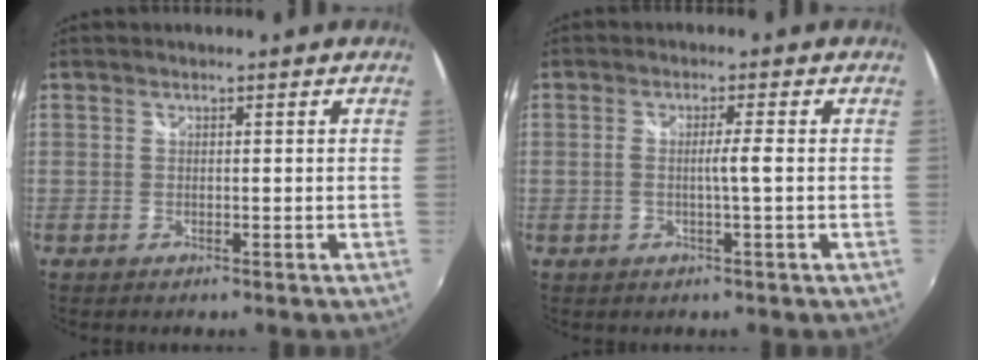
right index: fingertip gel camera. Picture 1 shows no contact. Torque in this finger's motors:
{"motor_torque": [-0.08, 0.04, 0.14, 0.01]}